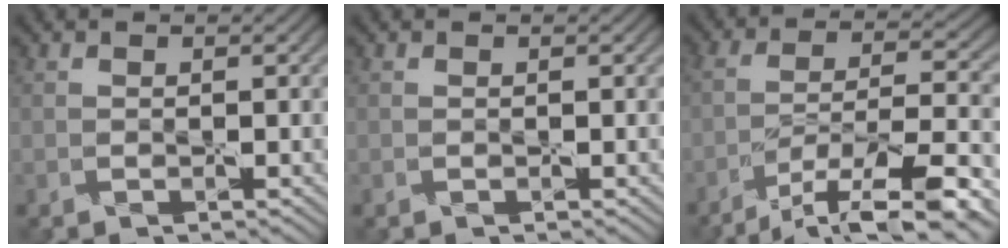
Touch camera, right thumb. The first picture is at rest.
{"total": 0.0}
{"total": 13.4, "force": [-9.3, 3.4, 9.0], "torque": [-0.159, -0.013, -0.146]}